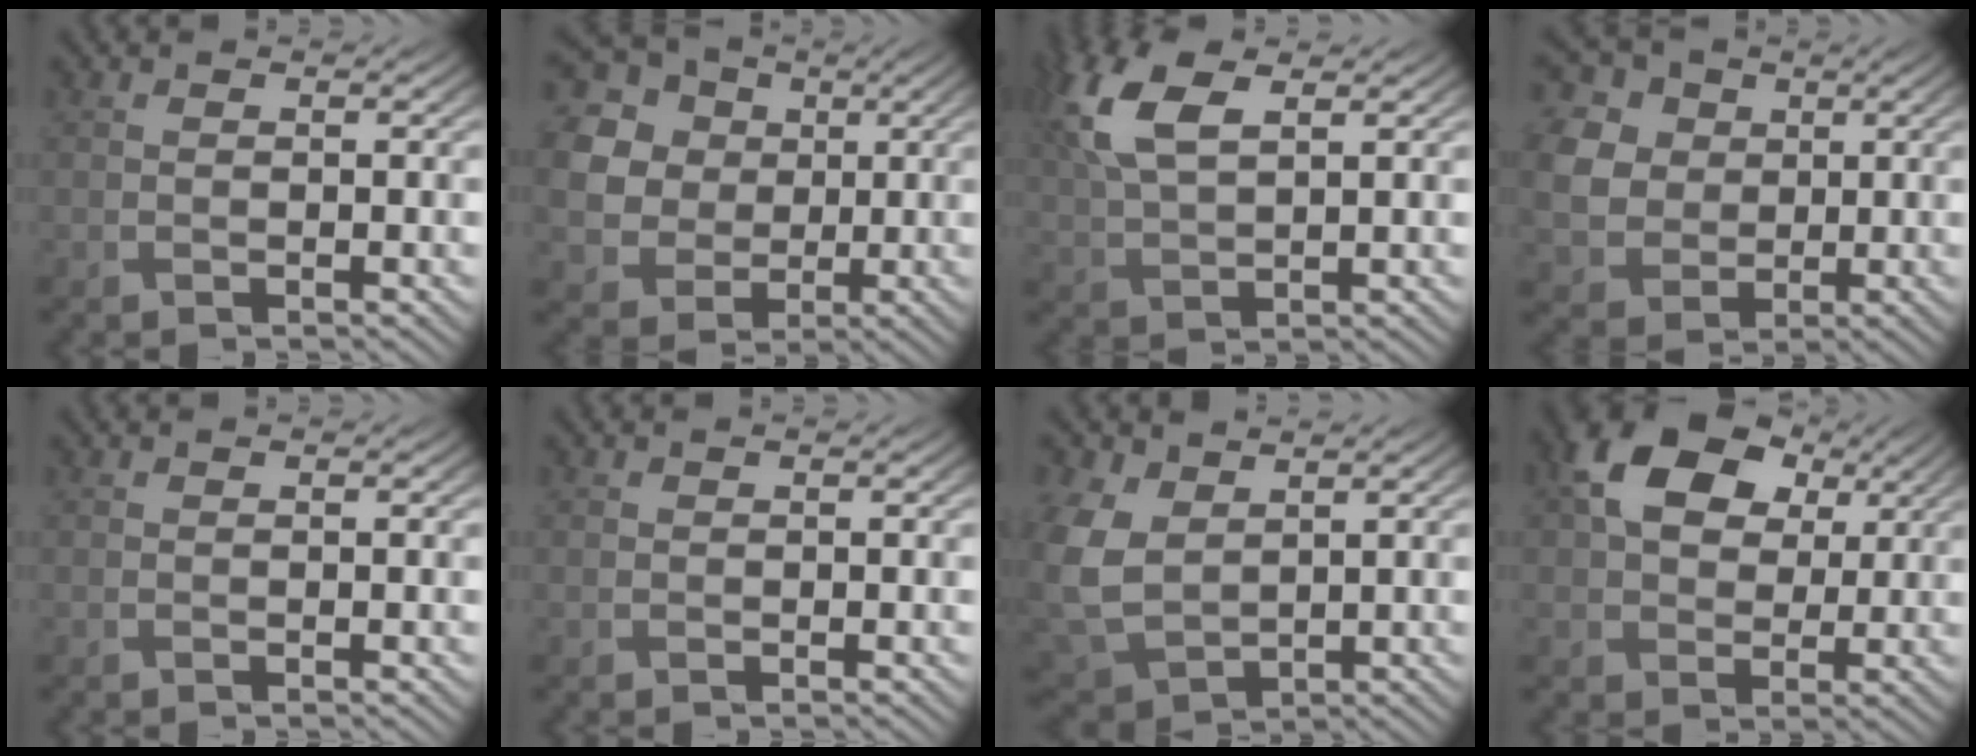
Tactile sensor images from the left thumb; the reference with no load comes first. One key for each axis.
{"total": 17.9, "fx": 5.1, "fy": 15.7, "fz": 6.8, "tx": -0.254, "ty": 0.008, "tz": 0.090}
{"total": 9.0, "fx": 3.6, "fy": 4.2, "fz": 7.1, "tx": -0.193, "ty": 0.017, "tz": 0.072}
{"total": 8.6, "fx": 1.9, "fy": 7.3, "fz": 4.1, "tx": -0.163, "ty": 0.007, "tz": 0.033}
{"total": 0.0}
{"total": 0.0}
{"total": 8.8, "fx": 2.5, "fy": 6.3, "fz": 5.6, "tx": -0.181, "ty": -0.001, "tz": 0.053}
{"total": 11.8, "fx": 4.4, "fy": 8.2, "fz": 7.2, "tx": -0.161, "ty": 0.017, "tz": 0.078}